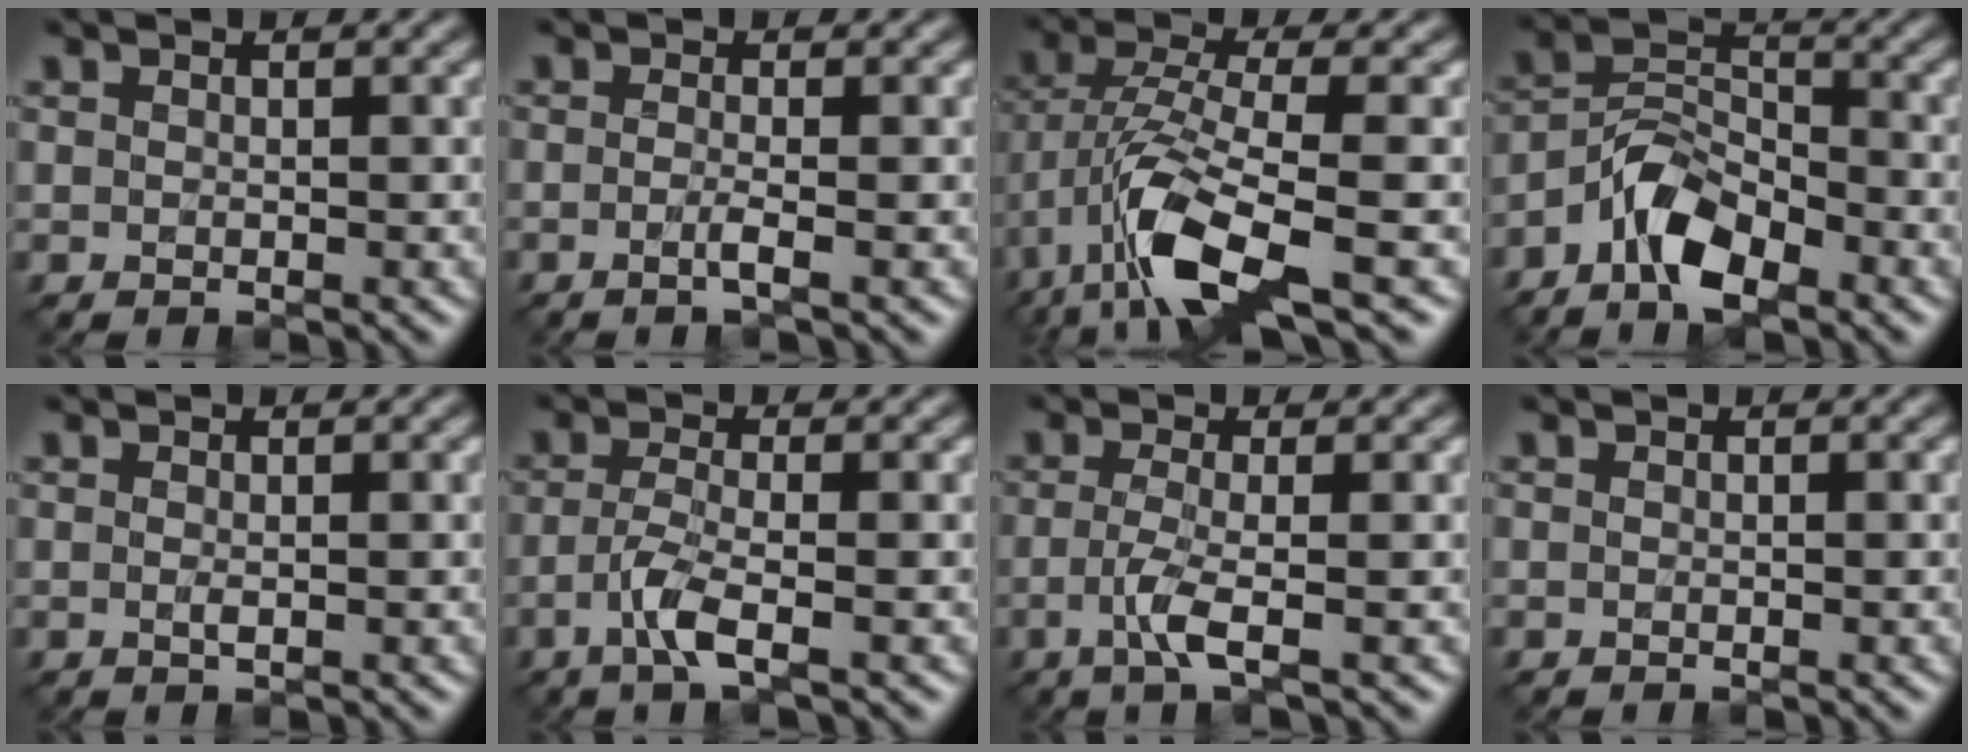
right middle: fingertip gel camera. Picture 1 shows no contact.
{"total": 1.8, "force": [-0.7, 0.4, 1.6], "torque": [-0.026, -0.007, -0.020]}
{"total": 8.7, "force": [-4.0, 2.6, 7.3], "torque": [-0.155, -0.004, -0.082]}
{"total": 6.1, "force": [-4.0, 2.7, 3.8], "torque": [-0.069, 0.003, -0.086]}
{"total": 0.6, "force": [-0.1, 0.1, 0.6], "torque": [-0.014, -0.003, -0.002]}
{"total": 3.2, "force": [-1.5, 0.6, 2.8], "torque": [-0.062, -0.004, -0.038]}
{"total": 3.1, "force": [-1.0, 0.6, 2.9], "torque": [-0.063, -0.010, -0.025]}
{"total": 0.0}